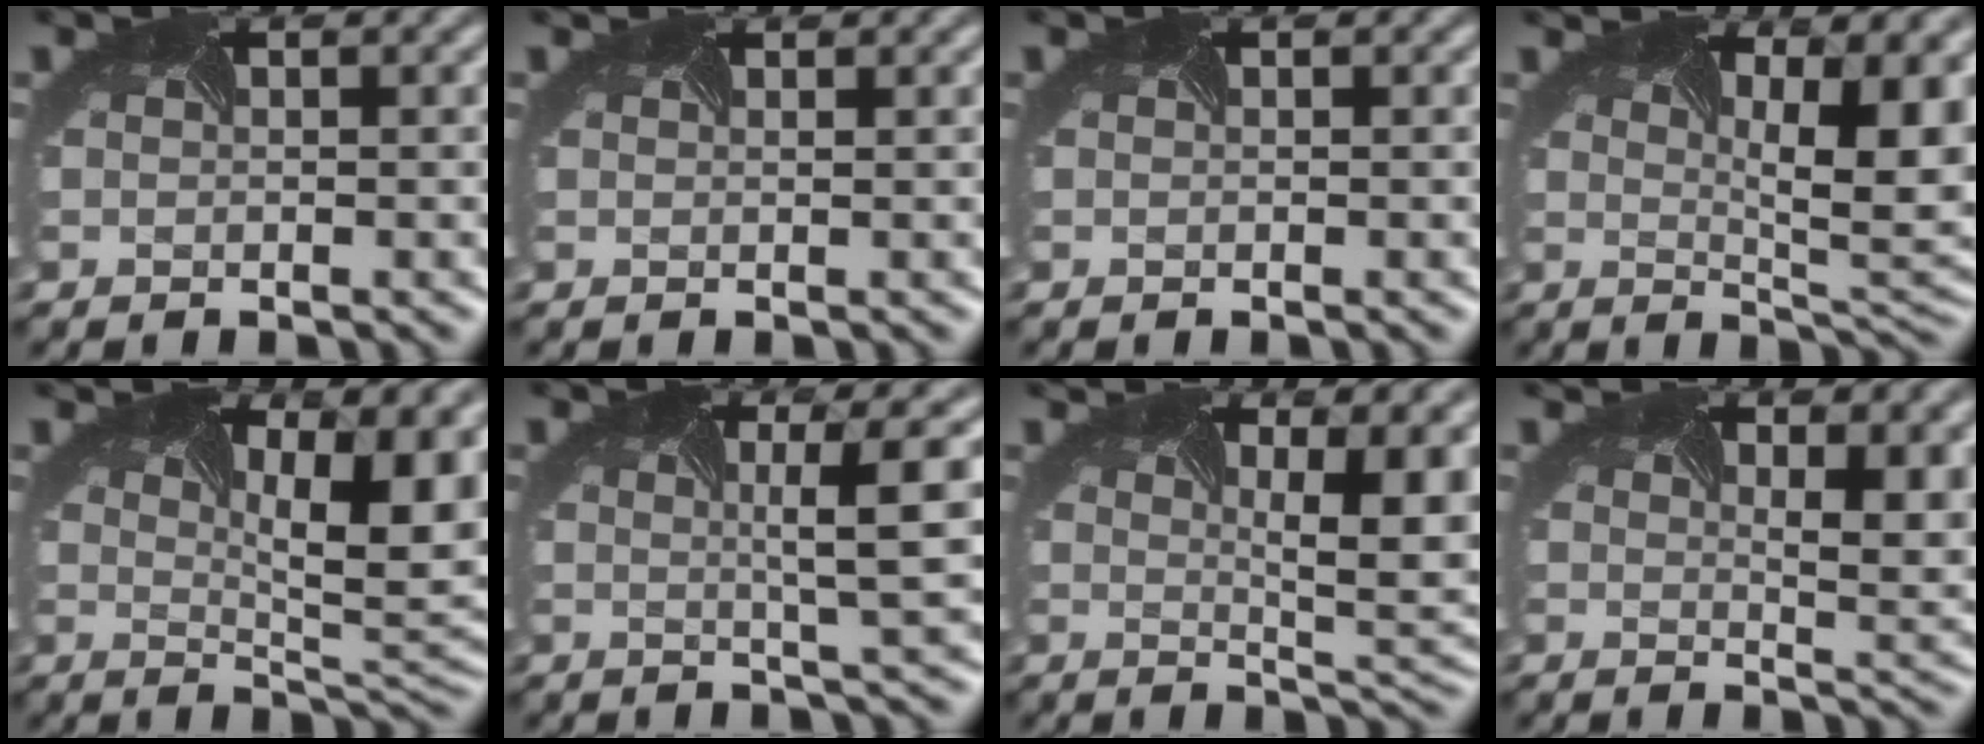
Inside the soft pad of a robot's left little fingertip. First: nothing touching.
{"total": 1.7, "force": [1.5, 0.4, 0.7], "torque": [-0.013, 0.005, 0.009]}
{"total": 0.0}
{"total": 12.2, "force": [3.6, 5.0, 10.6], "torque": [-0.131, 0.018, 0.052]}
{"total": 12.8, "force": [4.2, 5.2, 10.9], "torque": [-0.138, 0.024, 0.061]}
{"total": 4.5, "force": [0.3, 0.6, 4.4], "torque": [-0.061, 0.004, 0.003]}
{"total": 11.0, "force": [3.7, 4.3, 9.4], "torque": [-0.115, 0.018, 0.052]}
{"total": 9.6, "force": [4.9, 3.9, 7.2], "torque": [-0.093, 0.021, 0.065]}